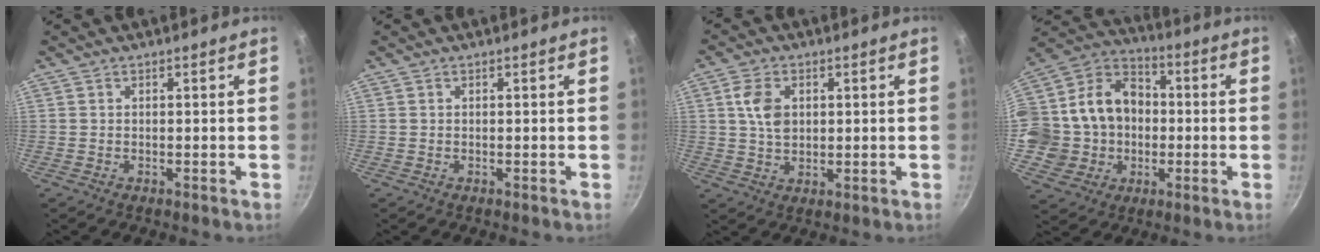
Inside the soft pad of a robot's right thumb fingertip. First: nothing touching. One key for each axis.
{"total": 0.0}
{"total": 6.0, "fx": 1.5, "fy": 4.0, "fz": 4.2, "tx": -0.073, "ty": -0.001, "tz": 0.027}
{"total": 20.0, "fx": -0.7, "fy": 17.6, "fz": 9.4, "tx": -0.162, "ty": 0.047, "tz": -0.007}